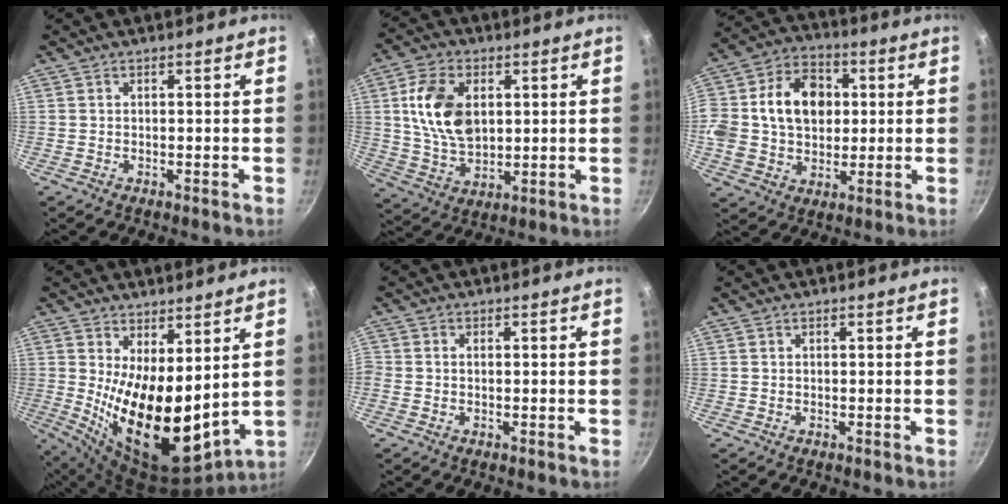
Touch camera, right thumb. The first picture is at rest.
{"total": 13.3, "force": [2.7, 8.6, 9.7], "torque": [-0.164, -0.010, 0.056]}
{"total": 18.7, "force": [2.4, 14.3, 11.8], "torque": [-0.196, 0.028, 0.030]}
{"total": 17.7, "force": [3.3, 8.3, 15.3], "torque": [-0.223, -0.060, 0.073]}
{"total": 1.0, "force": [-0.1, 0.8, 0.5], "torque": [-0.011, 0.003, -0.004]}
{"total": 0.0}